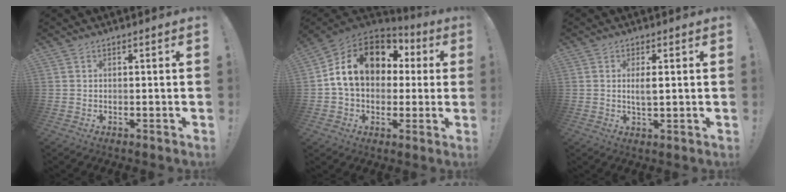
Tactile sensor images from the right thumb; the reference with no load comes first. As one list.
[{"total": 18.2, "force": [4.9, 13.0, 11.8], "torque": [-0.175, -0.002, 0.098]}, {"total": 3.3, "force": [0.7, 1.0, 3.1], "torque": [-0.052, -0.011, 0.006]}]